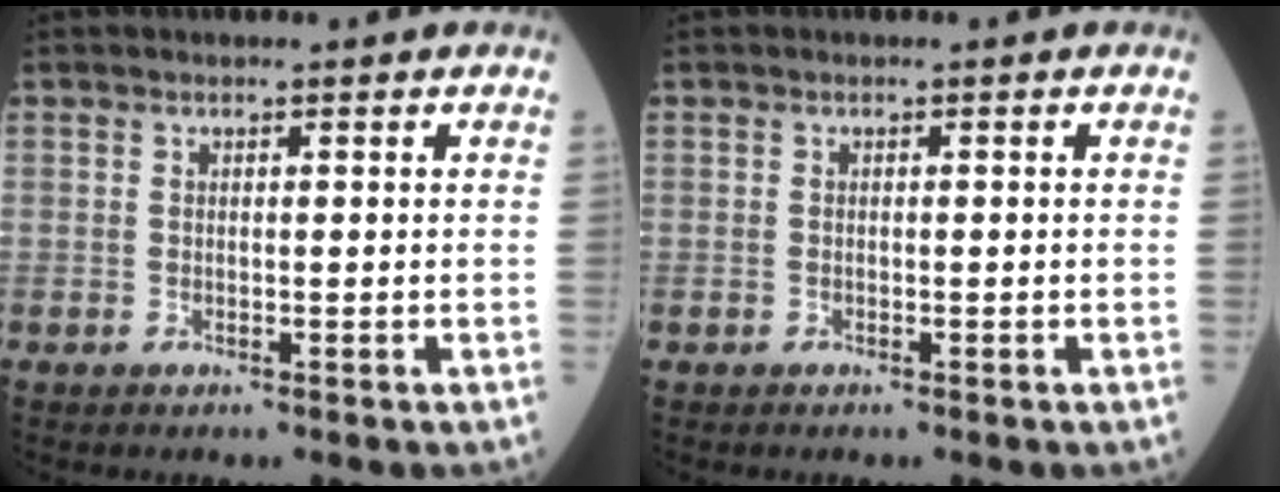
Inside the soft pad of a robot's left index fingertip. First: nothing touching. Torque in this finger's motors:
{"motor_torque": [-0.08, 0.08, 0.00, 0.00]}